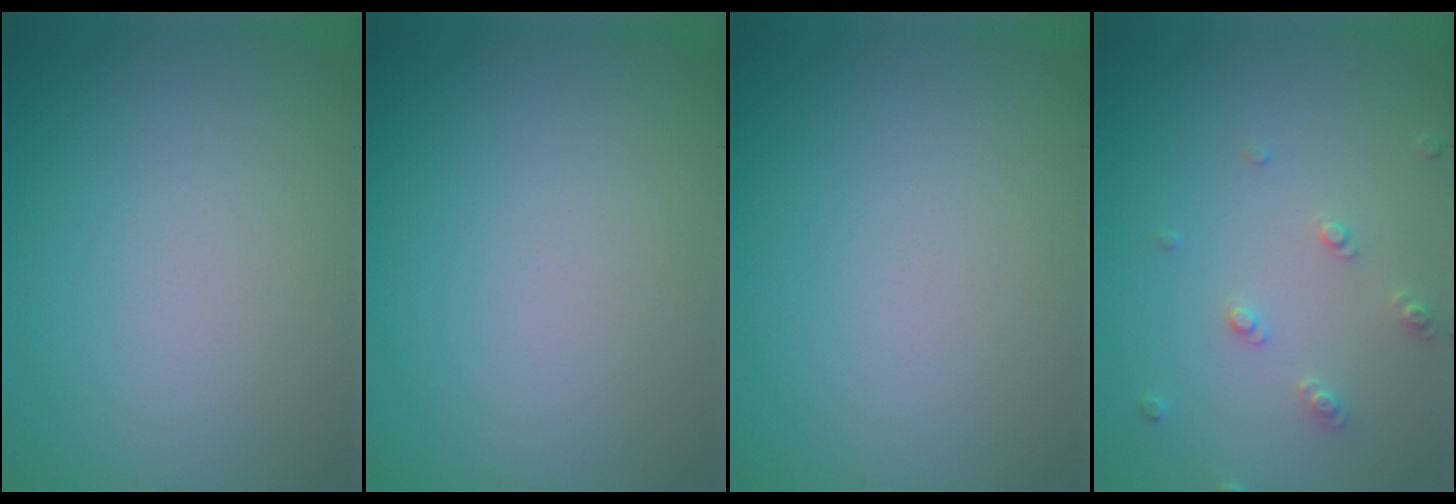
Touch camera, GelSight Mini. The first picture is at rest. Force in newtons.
{"total": 0.0}
{"total": 0.0}
{"total": 1.6, "press": 1.5, "slide": 0.4}